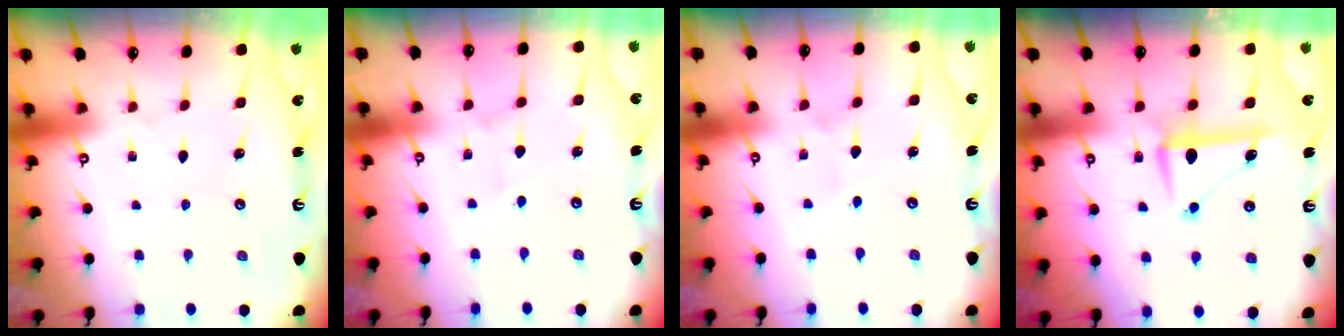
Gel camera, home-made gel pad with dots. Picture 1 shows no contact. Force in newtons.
{"total": 2.1, "press": 1.9, "slide": 0.9}
{"total": 3.5, "press": 3.3, "slide": 1.1}
{"total": 7.6, "press": 7.5, "slide": 0.9}